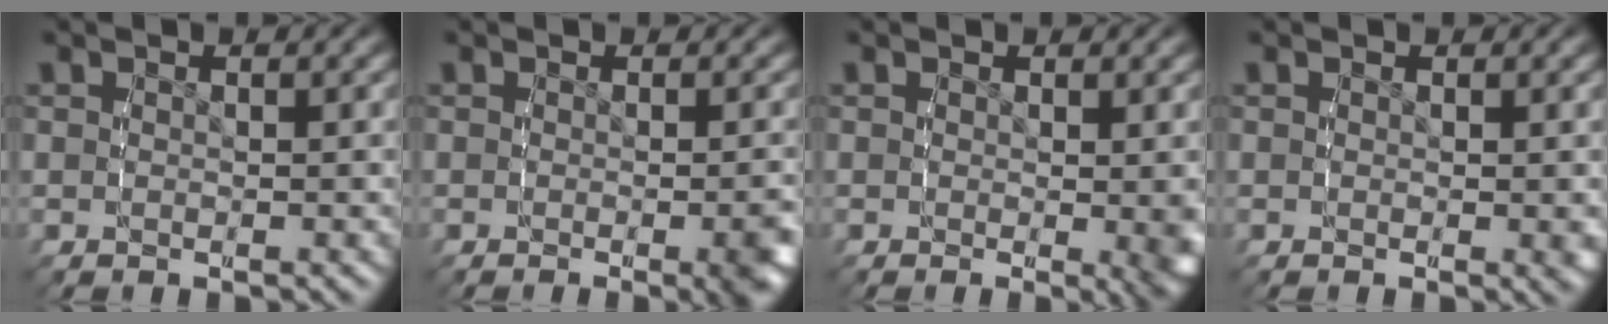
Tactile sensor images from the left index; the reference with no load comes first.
{"total": 2.0, "force": [-0.7, 0.2, 1.8], "torque": [-0.018, 0.003, -0.017]}
{"total": 1.7, "force": [0.1, 0.2, 1.7], "torque": [-0.012, -0.006, 0.000]}
{"total": 0.6, "force": [0.1, 0.0, 0.6], "torque": [0.002, 0.000, 0.001]}